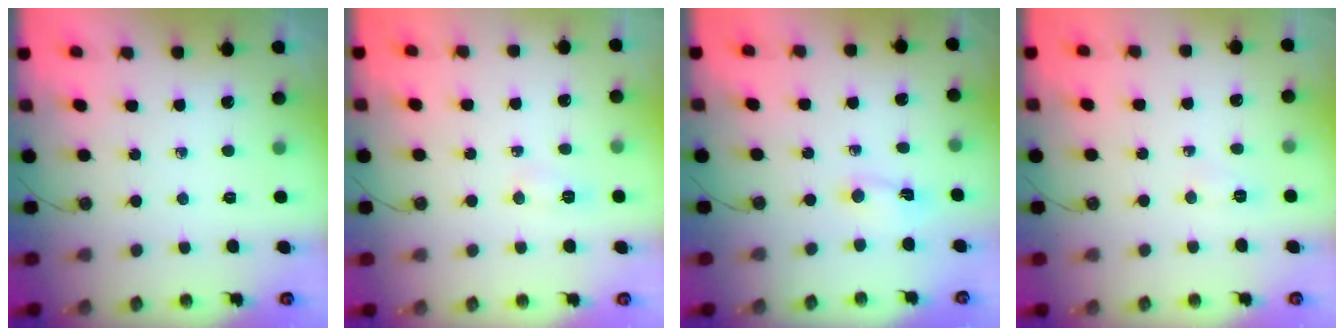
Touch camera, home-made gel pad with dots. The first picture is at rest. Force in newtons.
{"total": 6.0, "press": 5.8, "slide": 1.5}
{"total": 1.1, "press": 1.0, "slide": 0.4}
{"total": 3.9, "press": 3.6, "slide": 1.5}